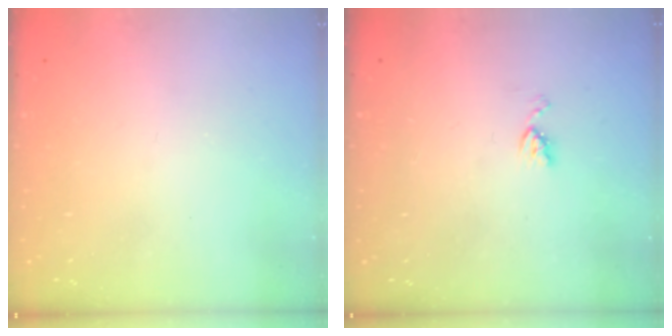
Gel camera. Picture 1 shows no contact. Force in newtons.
{"total": 4.0, "press": 4.0, "slide": 0.6}